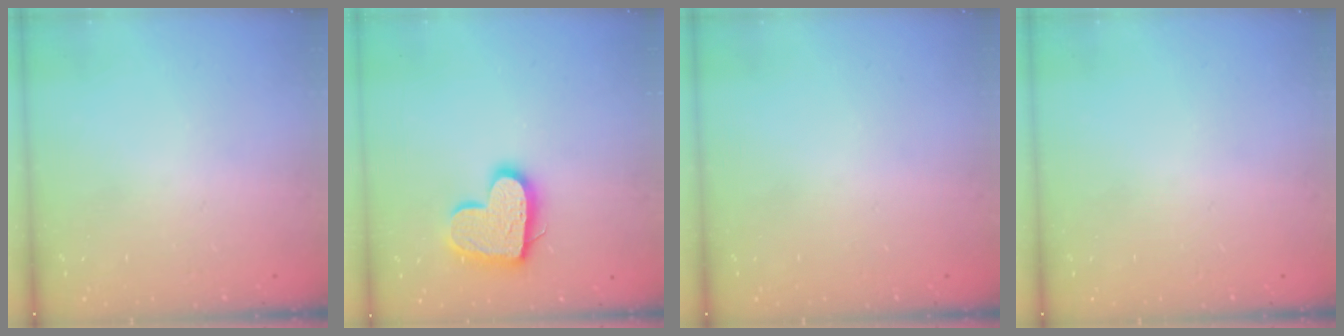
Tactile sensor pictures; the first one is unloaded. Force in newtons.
{"total": 15.1, "press": 15.0, "slide": 1.0}
{"total": 0.0}
{"total": 0.0}